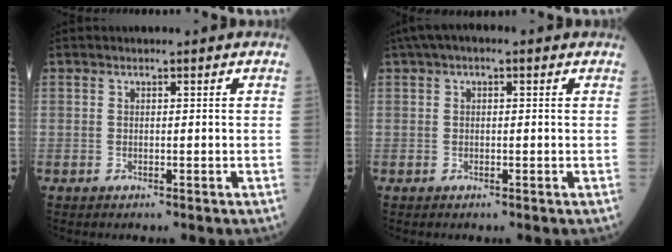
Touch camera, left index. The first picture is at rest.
{"total": 3.9, "force": [2.2, 1.5, 2.8], "torque": [-0.056, 0.033, 0.032]}